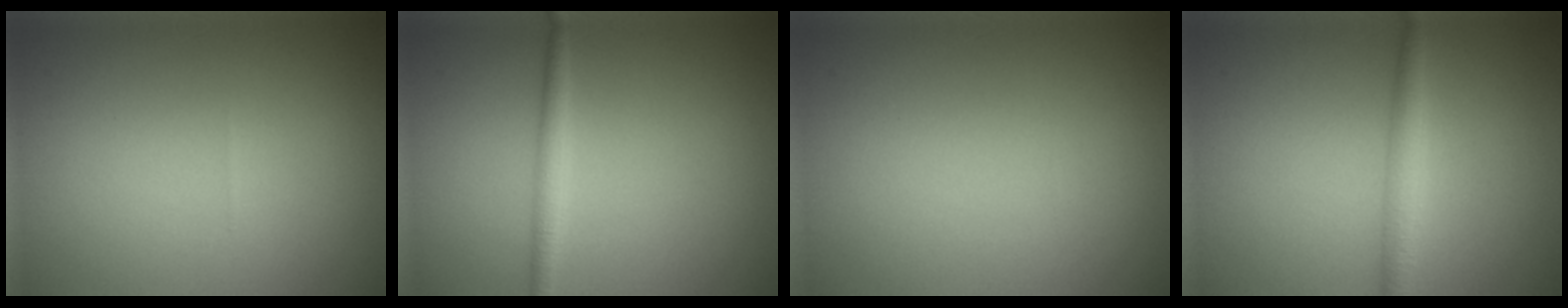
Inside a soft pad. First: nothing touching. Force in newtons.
{"total": 1.7, "press": 1.7, "slide": 0.1}
{"total": 0.0}
{"total": 2.3, "press": 2.3, "slide": 0.1}